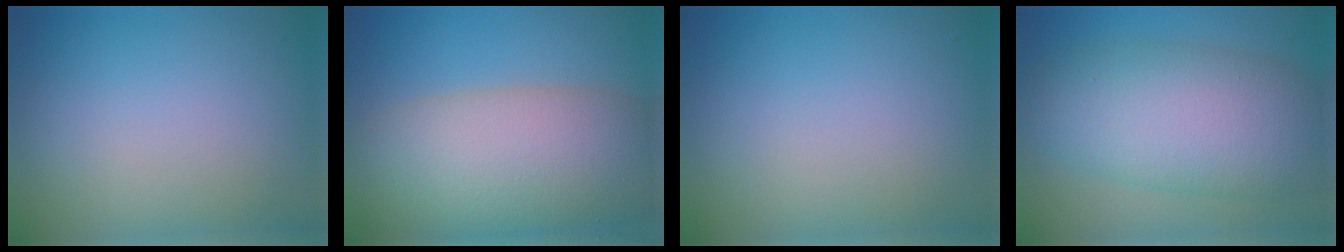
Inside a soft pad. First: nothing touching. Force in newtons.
{"total": 11.8, "press": 11.7, "slide": 0.7}
{"total": 0.0}
{"total": 10.1, "press": 10.1, "slide": 0.2}